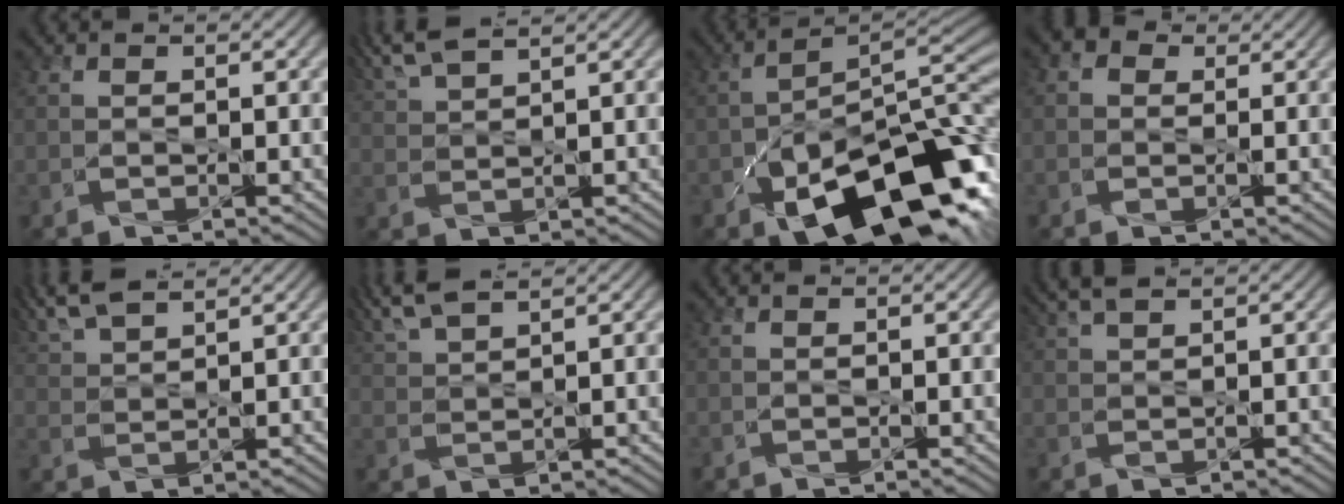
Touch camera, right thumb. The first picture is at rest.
{"total": 6.2, "force": [4.8, 1.2, 3.7], "torque": [-0.084, 0.023, 0.087]}
{"total": 17.3, "force": [-8.5, 8.6, 12.3], "torque": [-0.182, -0.032, -0.136]}
{"total": 2.1, "force": [0.2, 1.9, 0.7], "torque": [-0.007, 0.001, -0.006]}
{"total": 6.9, "force": [5.6, 1.5, 3.8], "torque": [-0.094, 0.021, 0.101]}
{"total": 6.4, "force": [5.0, 1.3, 3.8], "torque": [-0.087, 0.023, 0.089]}
{"total": 0.0}
{"total": 3.0, "force": [2.2, 0.5, 2.0], "torque": [-0.052, 0.014, 0.048]}